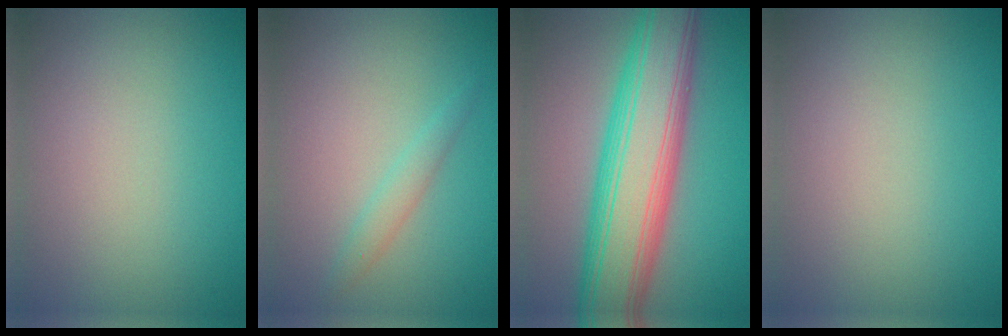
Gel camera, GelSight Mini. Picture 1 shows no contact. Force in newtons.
{"total": 1.5, "press": 1.4, "slide": 0.1}
{"total": 11.1, "press": 11.1, "slide": 0.2}
{"total": 0.0}